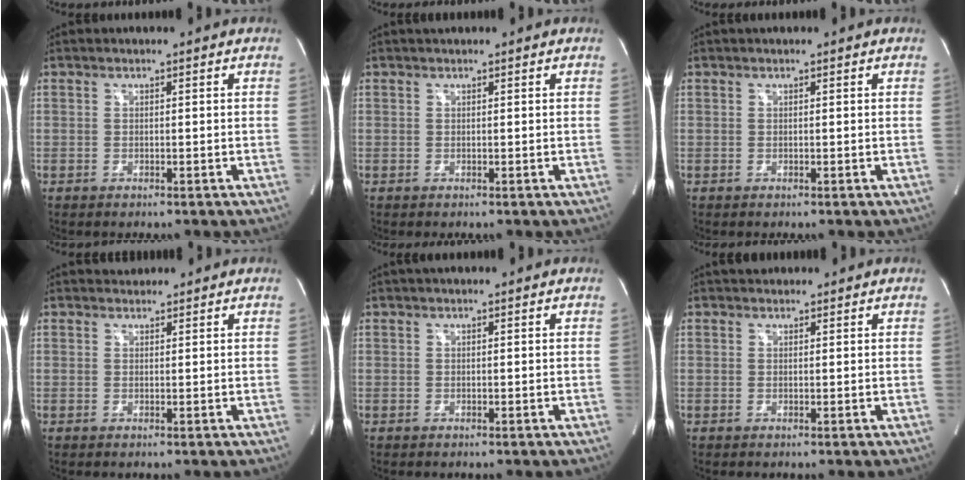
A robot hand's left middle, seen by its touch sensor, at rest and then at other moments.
{"total": 1.0, "force": [0.8, 0.2, 0.4], "torque": [-0.011, 0.018, 0.015]}
{"total": 0.8, "force": [0.7, 0.2, 0.4], "torque": [-0.010, 0.019, 0.011]}
{"total": 1.3, "force": [1.2, 0.5, -0.2], "torque": [-0.002, 0.008, 0.019]}
{"total": 1.6, "force": [1.2, 0.3, 0.9], "torque": [-0.012, 0.027, 0.018]}
{"total": 1.9, "force": [1.7, 0.9, 0.3], "torque": [-0.004, 0.022, 0.025]}